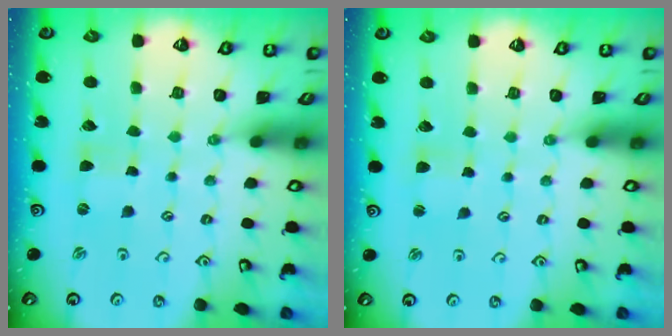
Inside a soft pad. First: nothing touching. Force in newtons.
{"total": 2.5, "press": 2.5, "slide": 0.1}